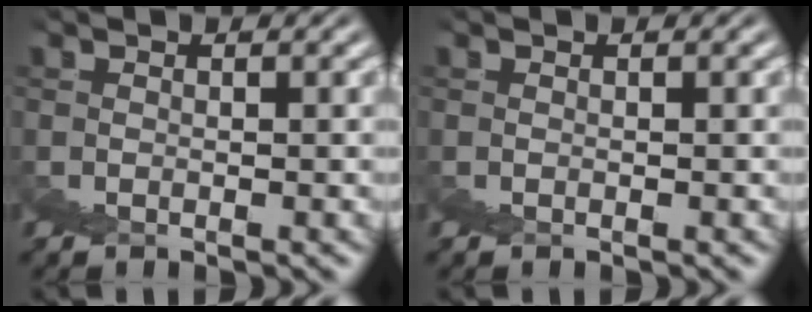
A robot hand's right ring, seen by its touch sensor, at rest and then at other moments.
{"total": 0.0}